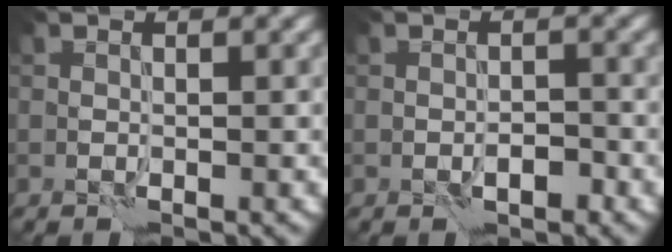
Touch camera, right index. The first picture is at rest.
{"total": 1.4, "force": [-0.8, 0.7, 1.0], "torque": [-0.010, 0.003, -0.011]}